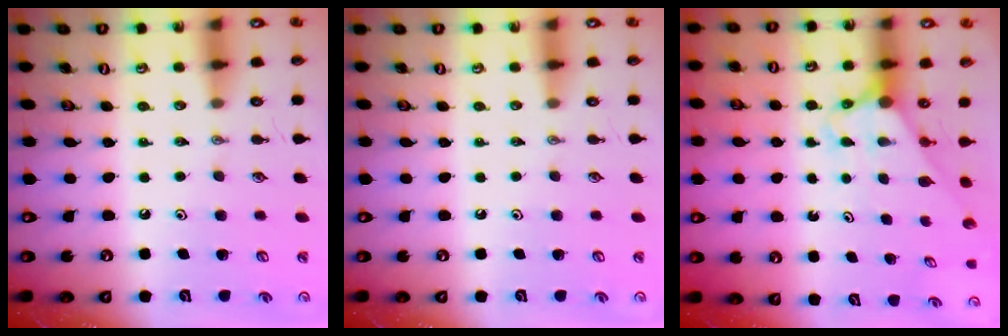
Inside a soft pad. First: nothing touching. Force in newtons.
{"total": 0.0}
{"total": 3.0, "press": 3.0, "slide": 0.0}